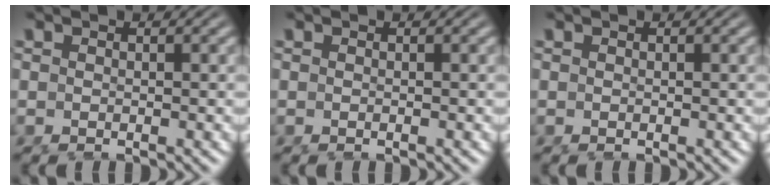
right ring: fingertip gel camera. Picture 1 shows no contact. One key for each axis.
{"total": 0.0}
{"total": 0.0}